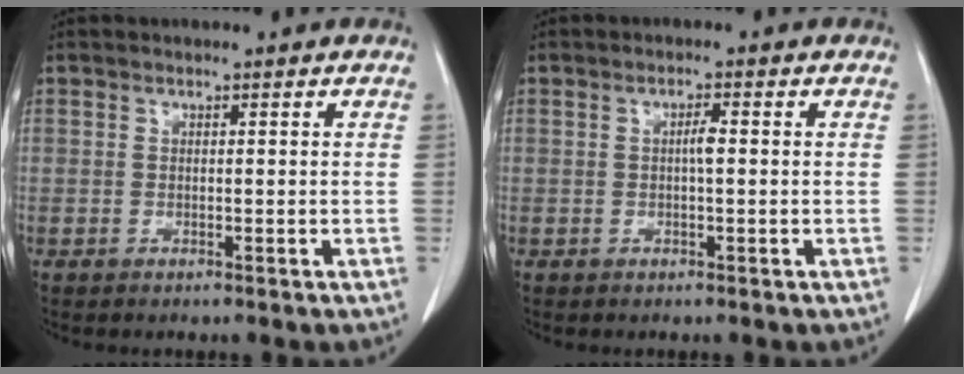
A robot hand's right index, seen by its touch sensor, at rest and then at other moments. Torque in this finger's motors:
{"motor_torque": [0.47, -0.15, 0.17, 0.06]}